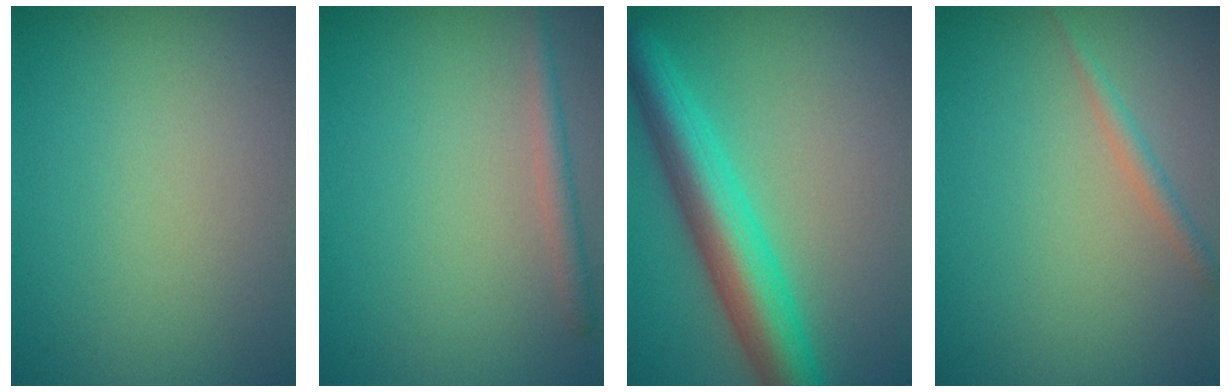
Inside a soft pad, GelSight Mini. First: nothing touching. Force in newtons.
{"total": 1.5, "press": 1.5, "slide": 0.1}
{"total": 6.8, "press": 6.8, "slide": 0.2}
{"total": 1.2, "press": 1.2, "slide": 0.0}